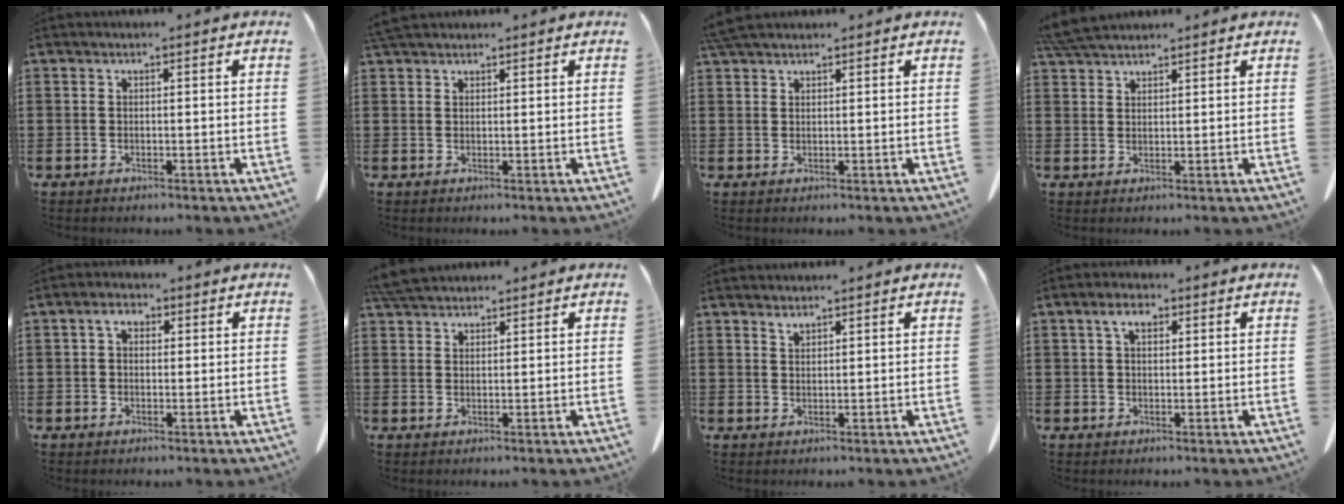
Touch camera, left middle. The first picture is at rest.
{"total": 2.3, "force": [2.0, 0.7, 0.9], "torque": [-0.024, 0.005, 0.040]}
{"total": 3.0, "force": [2.6, 0.7, 1.2], "torque": [-0.033, 0.002, 0.051]}
{"total": 4.6, "force": [4.2, 0.8, 1.8], "torque": [-0.046, -0.004, 0.080]}
{"total": 2.6, "force": [0.8, 1.6, 1.9], "torque": [-0.042, 0.010, 0.012]}
{"total": 3.9, "force": [3.6, 0.9, 1.2], "torque": [-0.035, -0.002, 0.069]}
{"total": 1.5, "force": [1.4, 0.3, 0.4], "torque": [-0.011, 0.001, 0.026]}
{"total": 3.1, "force": [1.5, 1.6, 2.2], "torque": [-0.042, 0.006, 0.024]}